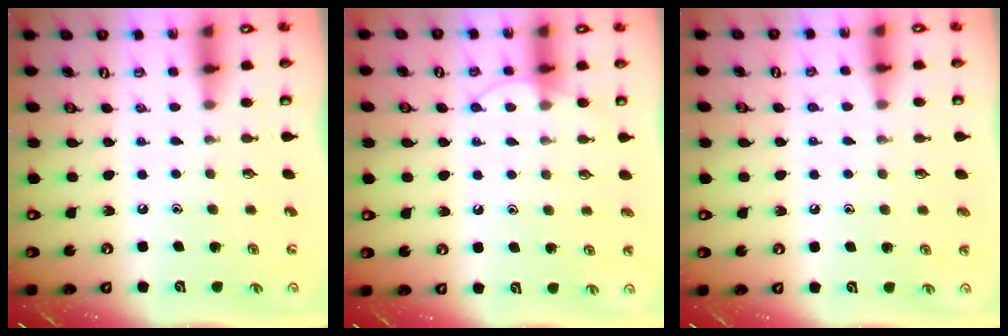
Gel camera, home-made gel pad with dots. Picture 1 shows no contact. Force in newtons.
{"total": 6.2, "press": 6.2, "slide": 0.6}
{"total": 3.4, "press": 3.4, "slide": 0.4}